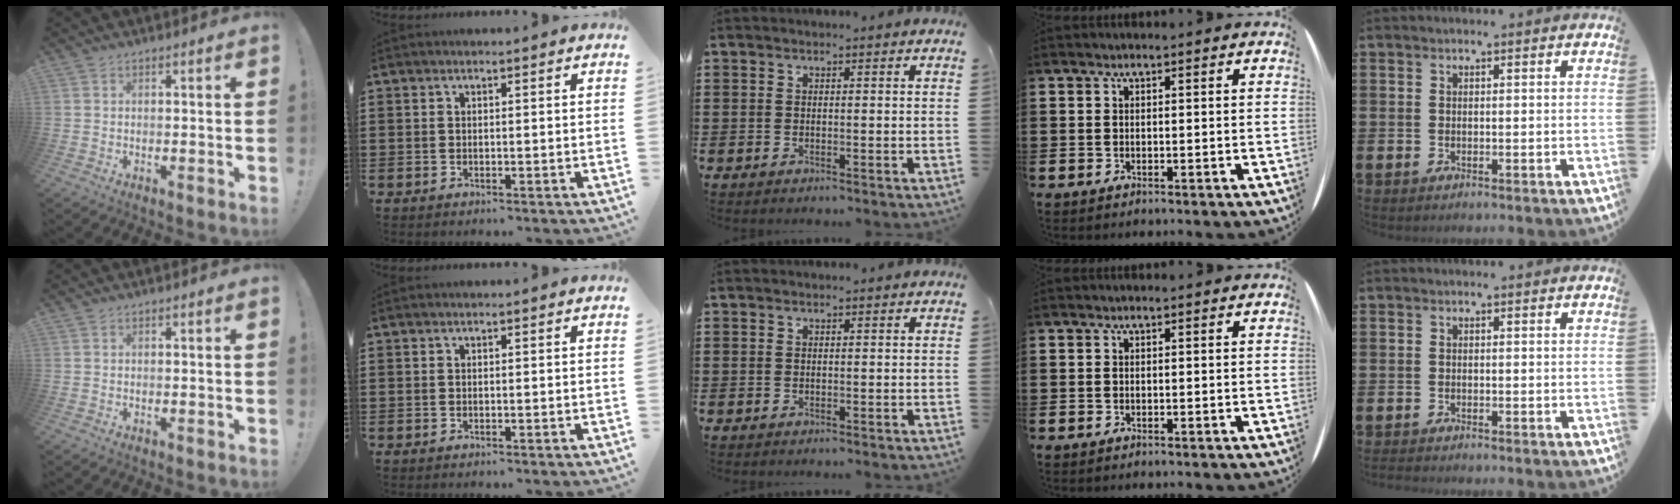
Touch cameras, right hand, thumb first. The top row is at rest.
{}